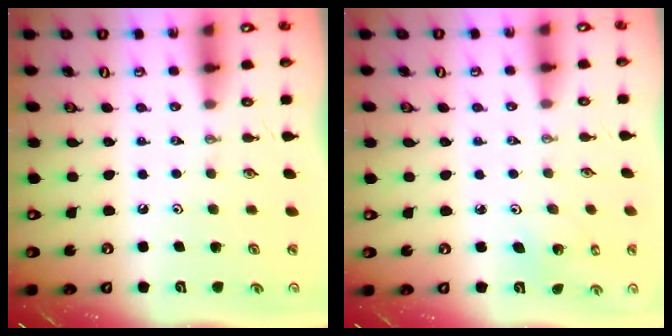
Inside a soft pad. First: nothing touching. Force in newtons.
{"total": 2.6, "press": 2.6, "slide": 0.2}